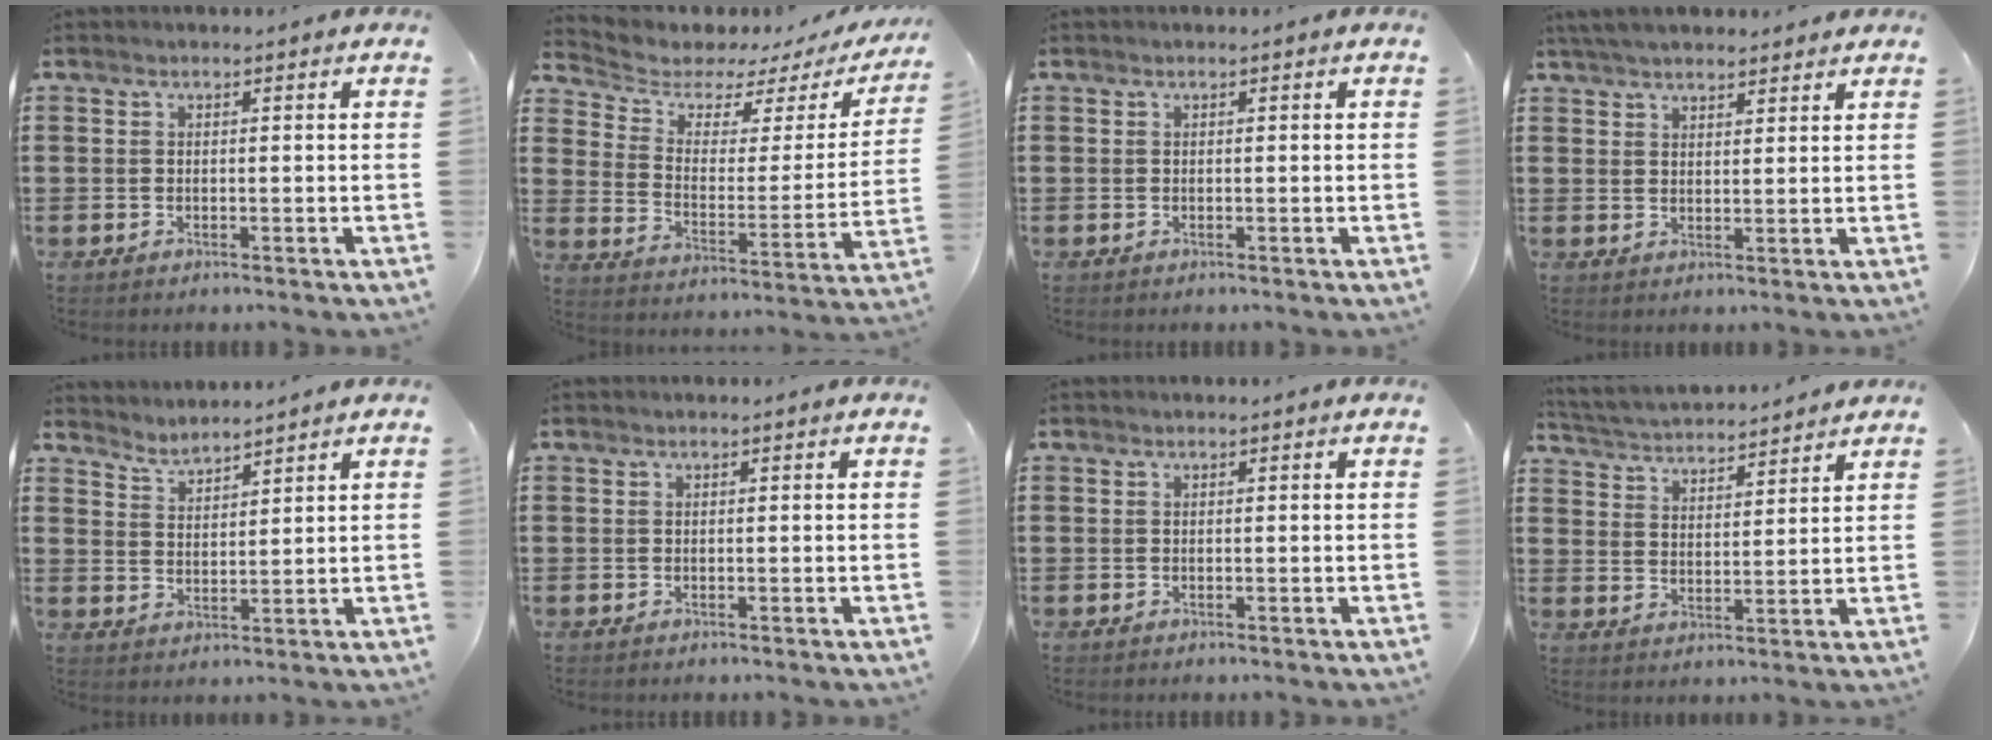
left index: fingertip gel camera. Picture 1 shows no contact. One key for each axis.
{"total": 4.2, "fx": 3.6, "fy": 2.0, "fz": 0.9, "tx": -0.050, "ty": -0.026, "tz": 0.056}
{"total": 0.0}
{"total": 4.3, "fx": 4.0, "fy": 0.8, "fz": 1.2, "tx": -0.035, "ty": -0.004, "tz": 0.077}
{"total": 3.0, "fx": 3.0, "fy": -0.1, "fz": -0.3, "tx": -0.006, "ty": -0.015, "tz": 0.056}
{"total": 0.0}
{"total": 0.0}
{"total": 3.6, "fx": 3.6, "fy": 0.0, "fz": 0.0, "tx": -0.020, "ty": -0.022, "tz": 0.059}